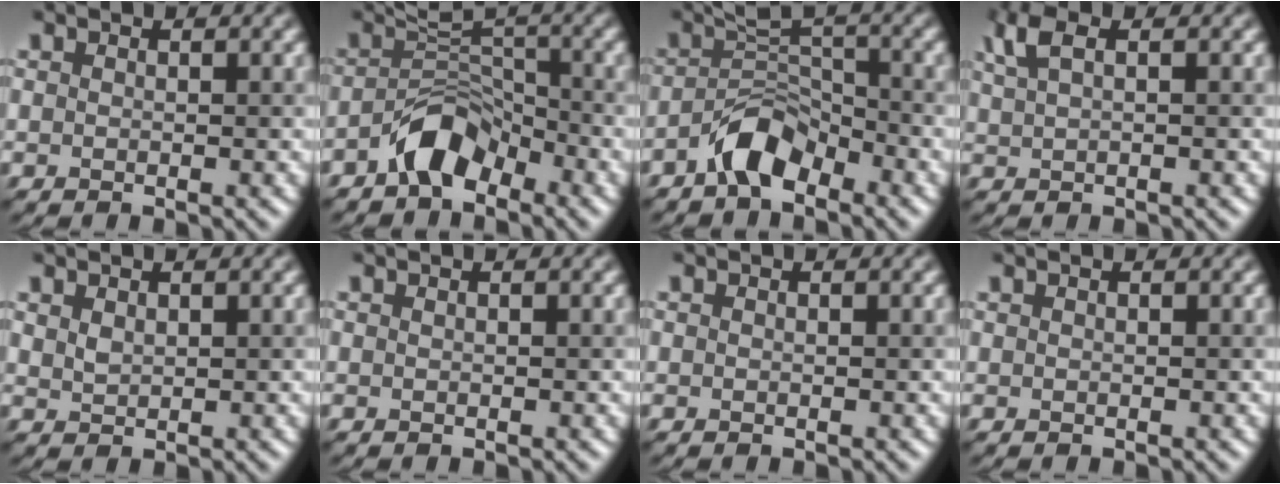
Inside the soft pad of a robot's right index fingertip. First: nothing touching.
{"total": 3.7, "force": [-2.5, 1.9, 2.0], "torque": [-0.028, 0.014, -0.050]}
{"total": 3.8, "force": [-2.6, 1.6, 2.2], "torque": [-0.036, 0.014, -0.053]}
{"total": 2.6, "force": [1.3, 0.9, 2.0], "torque": [-0.045, 0.005, 0.031]}
{"total": 1.1, "force": [0.7, 0.6, 0.6], "torque": [-0.015, 0.000, 0.019]}
{"total": 0.0}
{"total": 0.0}
{"total": 0.0}